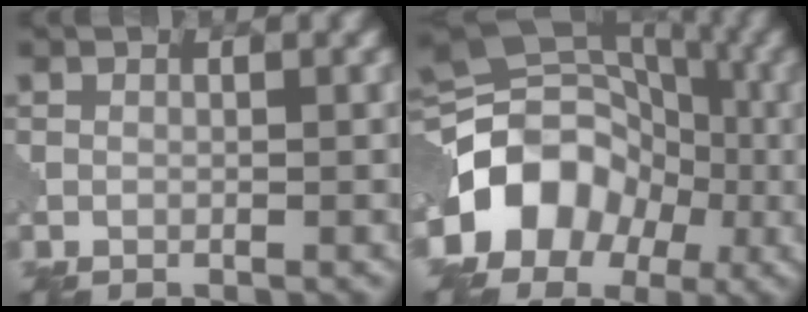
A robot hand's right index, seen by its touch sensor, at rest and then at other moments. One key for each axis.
{"total": 10.9, "fx": -3.7, "fy": 8.8, "fz": 5.3, "tx": -0.086, "ty": 0.012, "tz": -0.085}